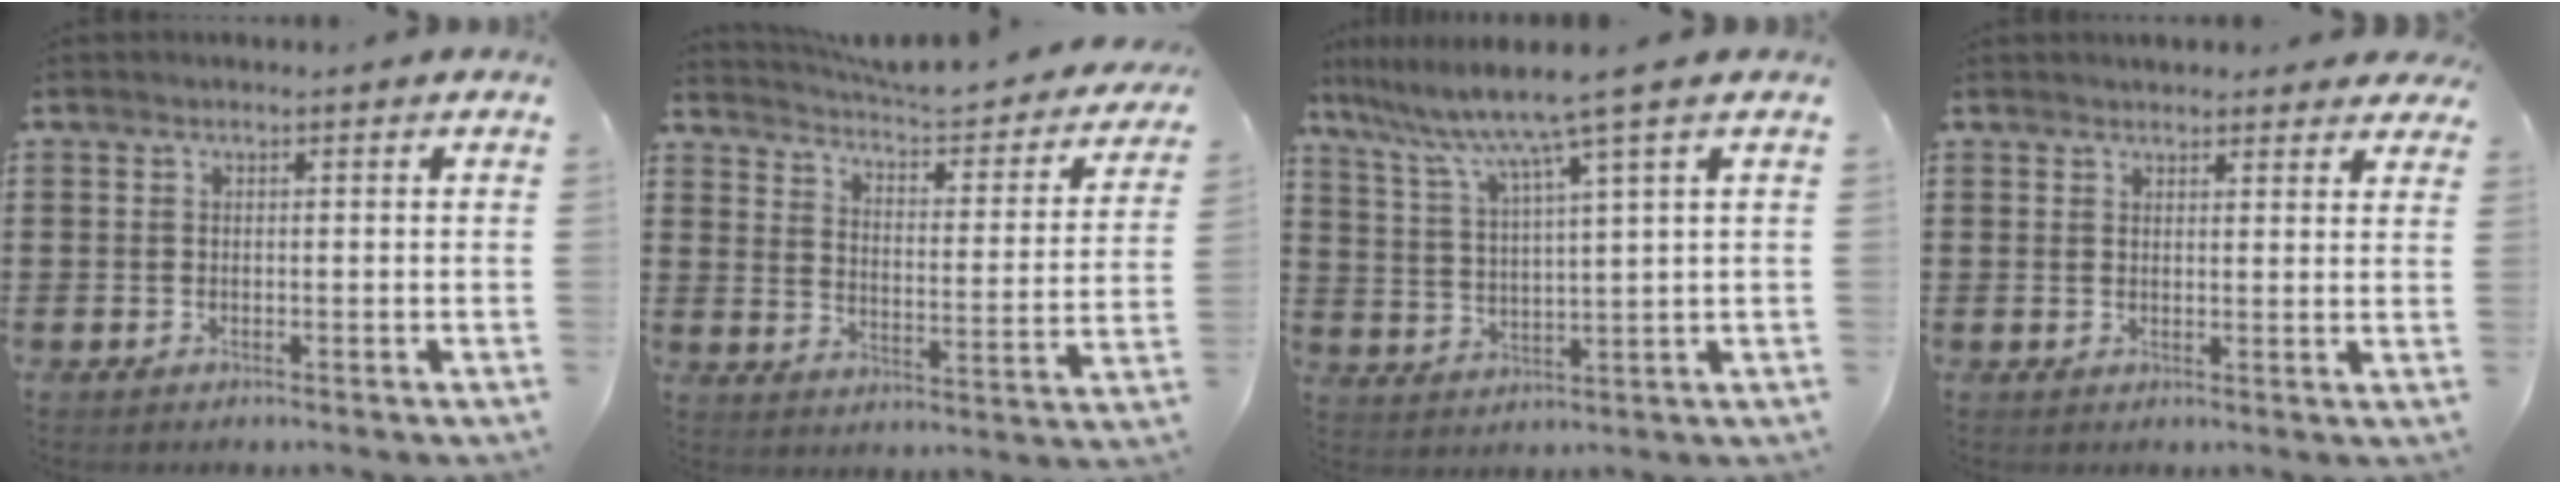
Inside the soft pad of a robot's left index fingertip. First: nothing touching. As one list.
[{"total": 3.8, "force": [3.6, 0.0, 1.2], "torque": [-0.046, -0.036, 0.052]}, {"total": 7.8, "force": [5.8, -1.0, 5.2], "torque": [-0.121, -0.034, 0.092]}, {"total": 2.7, "force": [2.6, 0.6, 0.4], "torque": [-0.006, -0.005, 0.047]}]